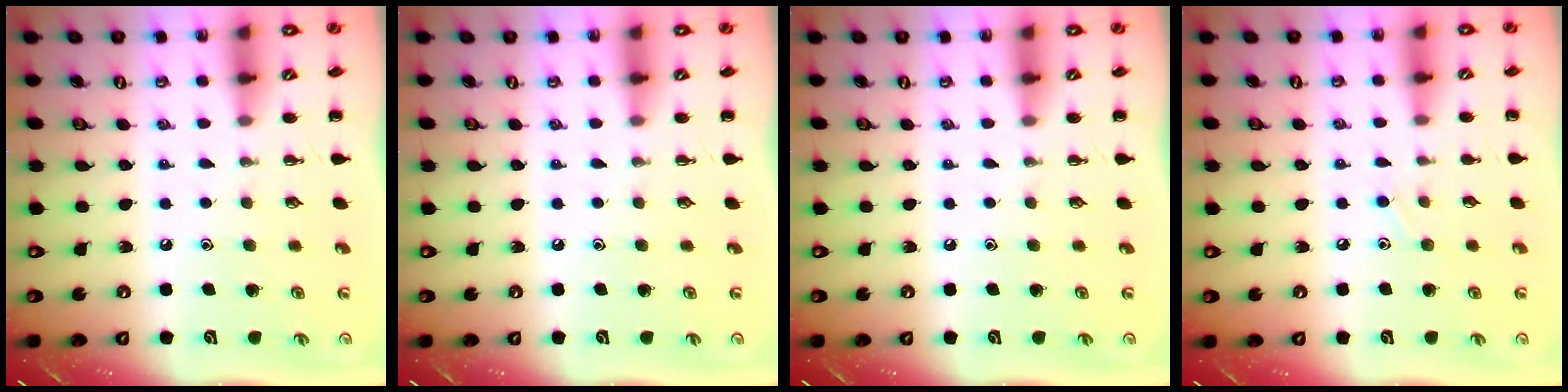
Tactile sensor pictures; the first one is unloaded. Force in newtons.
{"total": 0.0}
{"total": 0.0}
{"total": 4.8, "press": 4.5, "slide": 1.6}